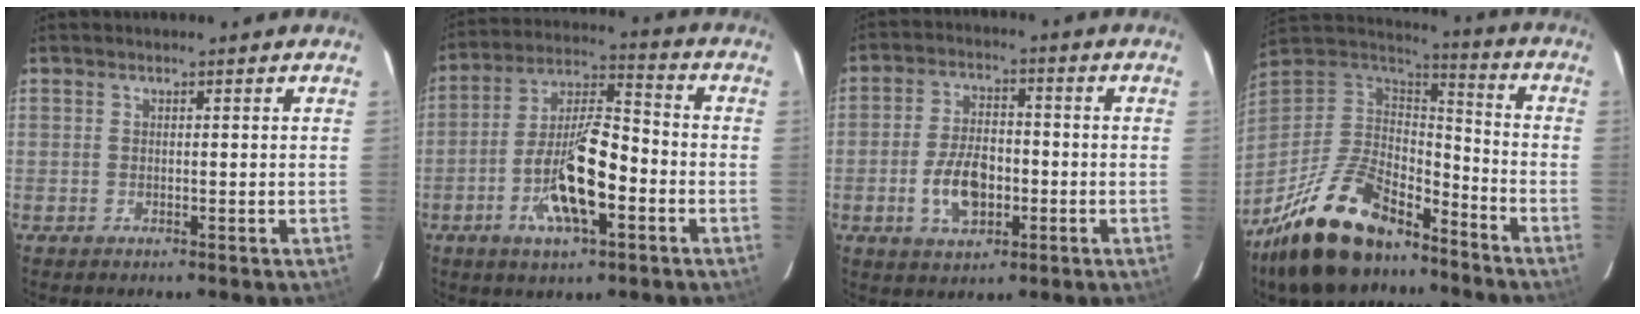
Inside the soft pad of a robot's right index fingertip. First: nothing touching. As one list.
[{"total": 14.3, "force": [-5.3, 4.5, 12.5], "torque": [-0.250, 0.000, -0.096]}, {"total": 9.2, "force": [-2.7, 5.2, 7.1], "torque": [-0.140, 0.007, -0.040]}, {"total": 24.7, "force": [-17.4, 10.8, 13.9], "torque": [-0.288, -0.005, -0.289]}]